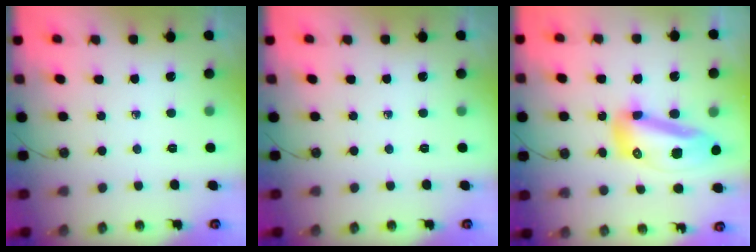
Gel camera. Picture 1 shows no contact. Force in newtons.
{"total": 0.0}
{"total": 15.5, "press": 15.4, "slide": 1.7}